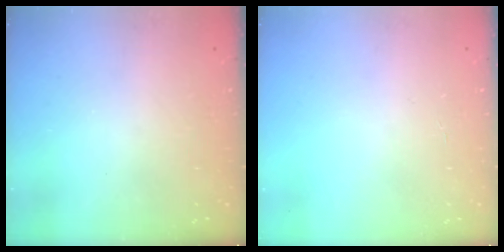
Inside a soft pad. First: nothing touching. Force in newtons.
{"total": 2.5, "press": 2.5, "slide": 0.3}